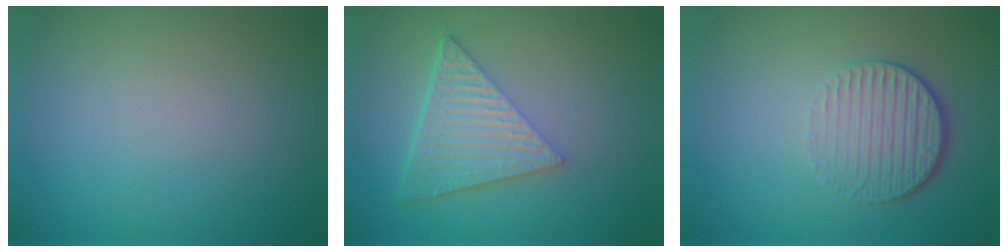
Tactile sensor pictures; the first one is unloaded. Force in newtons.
{"total": 6.4, "press": 4.5, "slide": 4.5}
{"total": 4.2, "press": 2.8, "slide": 3.2}